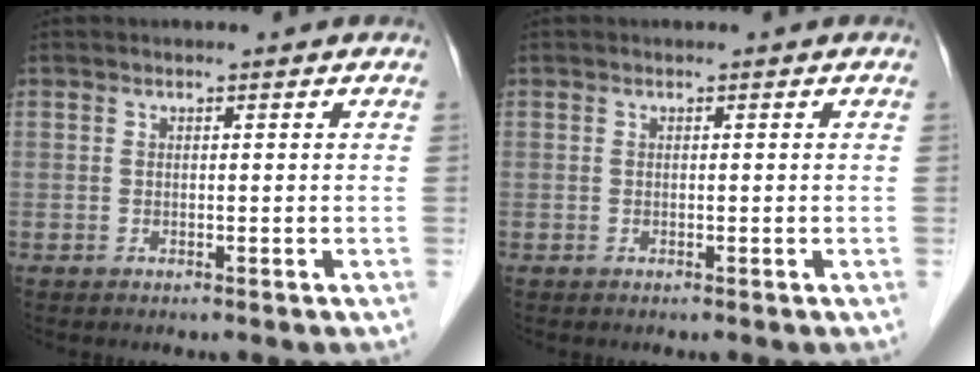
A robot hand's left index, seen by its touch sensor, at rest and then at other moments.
{"total": 0.0}